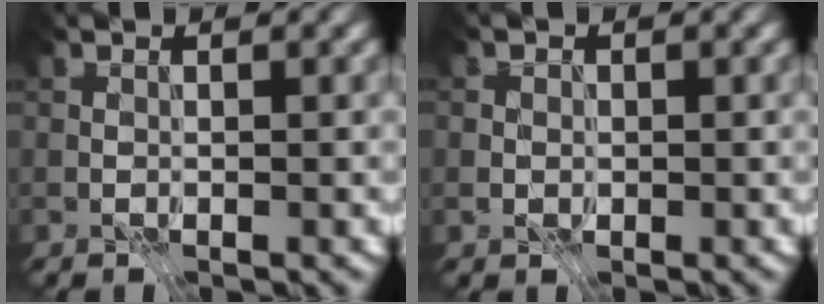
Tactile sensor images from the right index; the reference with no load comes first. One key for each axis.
{"total": 1.1, "fx": 0.1, "fy": 1.1, "fz": 0.3, "tx": 0.004, "ty": -0.001, "tz": -0.004}